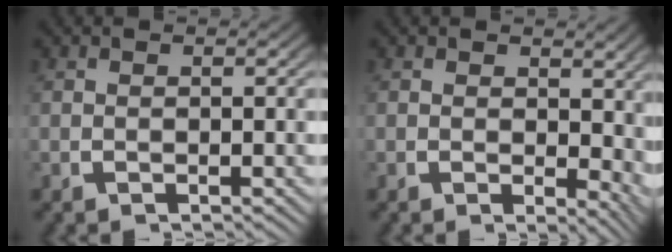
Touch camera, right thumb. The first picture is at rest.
{"total": 3.1, "force": [0.9, 1.9, 2.3], "torque": [-0.012, -0.012, 0.018]}